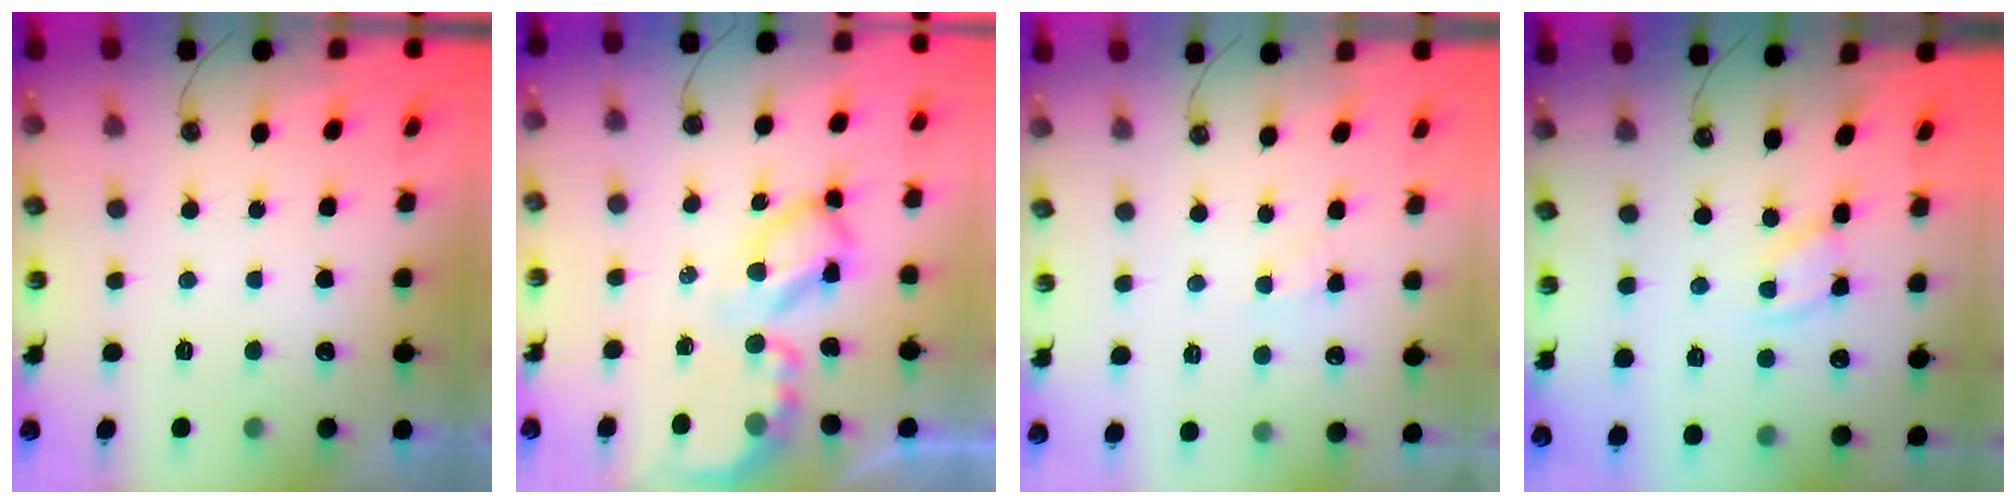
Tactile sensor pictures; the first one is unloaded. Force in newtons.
{"total": 10.4, "press": 10.4, "slide": 0.9}
{"total": 2.0, "press": 2.0, "slide": 0.3}
{"total": 2.6, "press": 2.6, "slide": 0.1}